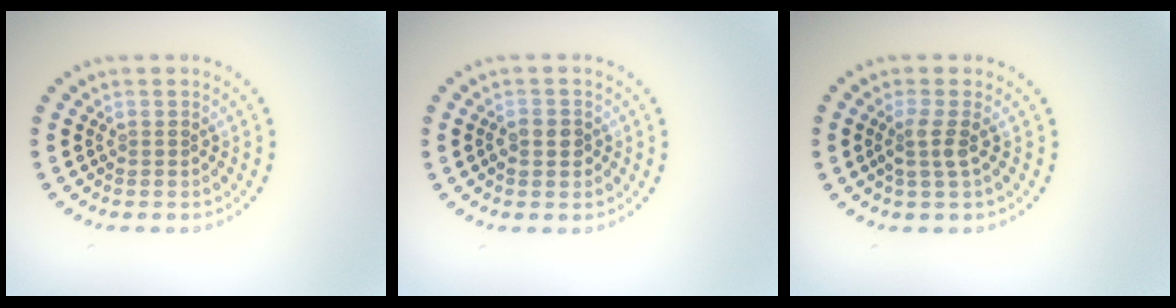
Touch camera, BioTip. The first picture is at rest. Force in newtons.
{"total": 1.9, "press": 1.9, "slide": 0.4}
{"total": 1.9, "press": 1.4, "slide": 1.2}